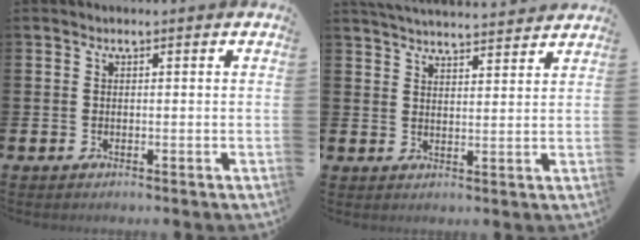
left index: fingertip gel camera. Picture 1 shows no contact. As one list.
[{"total": 4.5, "force": [4.5, 0.2, 0.3], "torque": [-0.015, -0.026, 0.081]}]